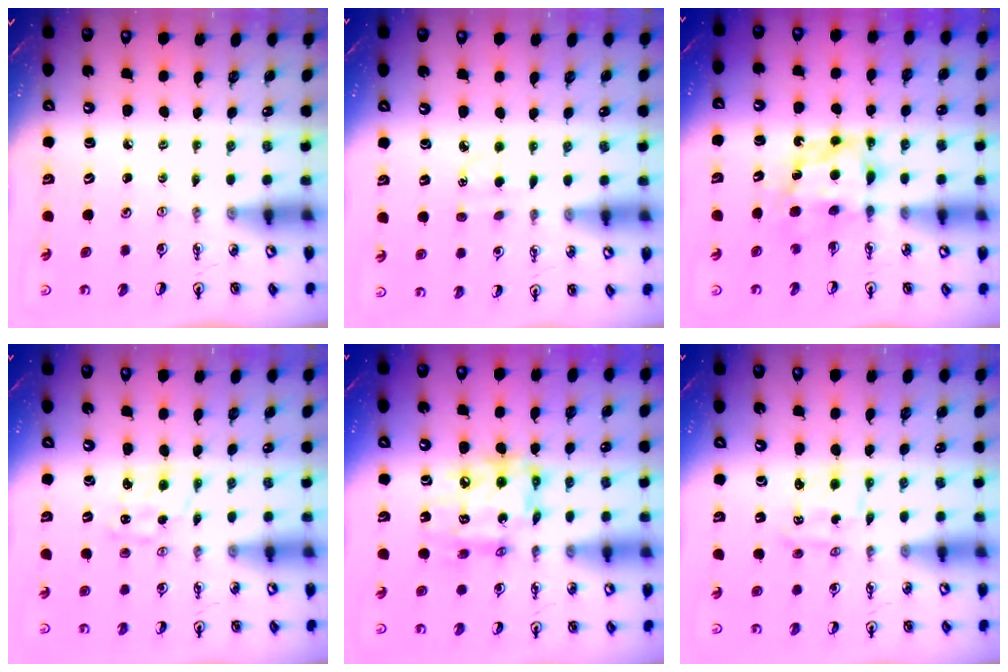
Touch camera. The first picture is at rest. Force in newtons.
{"total": 2.9, "press": 2.8, "slide": 0.5}
{"total": 6.9, "press": 6.9, "slide": 0.3}
{"total": 0.7, "press": 0.6, "slide": 0.3}
{"total": 13.6, "press": 13.5, "slide": 1.7}
{"total": 1.7, "press": 1.4, "slide": 0.9}